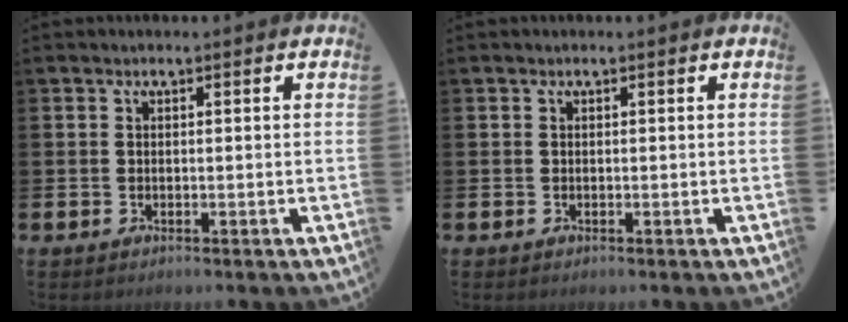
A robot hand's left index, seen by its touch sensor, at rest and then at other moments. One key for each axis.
{"total": 0.0}